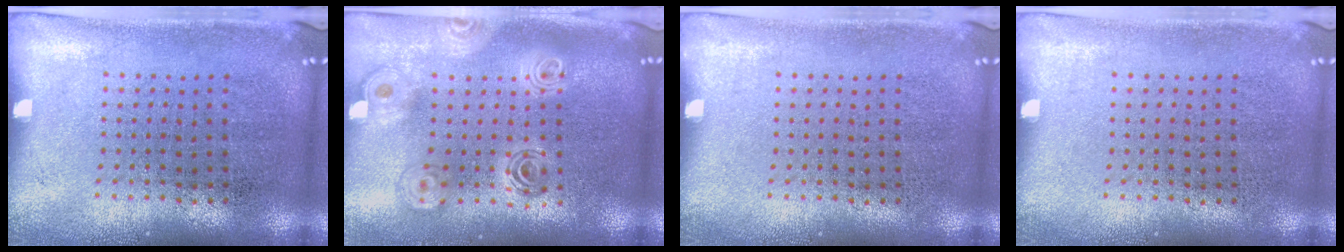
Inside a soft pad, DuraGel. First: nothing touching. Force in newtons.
{"total": 2.0, "press": 1.7, "slide": 1.1}
{"total": 0.0}
{"total": 0.0}